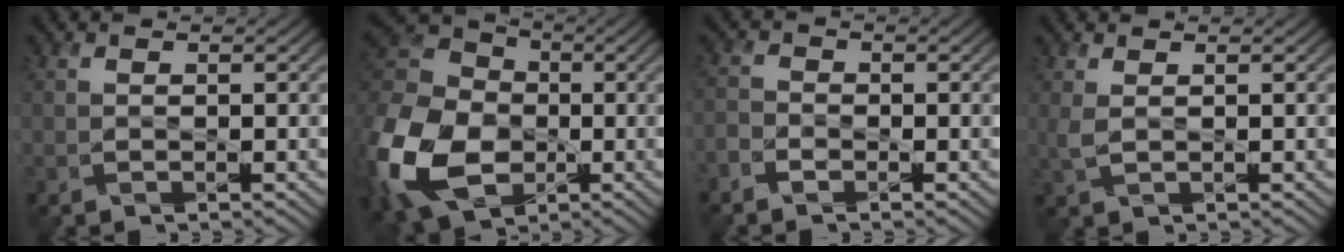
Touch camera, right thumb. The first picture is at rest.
{"total": 16.8, "force": [-4.7, 12.6, 10.2], "torque": [-0.303, -0.037, -0.086]}
{"total": 2.2, "force": [-1.8, 1.2, 0.4], "torque": [-0.010, -0.002, -0.045]}
{"total": 1.4, "force": [0.8, 0.4, 1.1], "torque": [-0.034, 0.000, 0.017]}